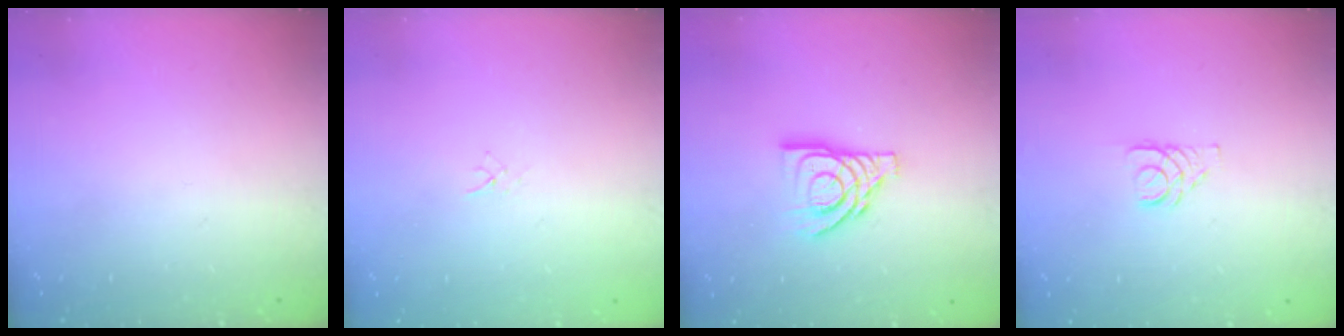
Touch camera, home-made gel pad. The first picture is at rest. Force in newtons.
{"total": 2.0, "press": 2.0, "slide": 0.3}
{"total": 12.4, "press": 12.3, "slide": 1.3}
{"total": 2.9, "press": 2.9, "slide": 0.3}